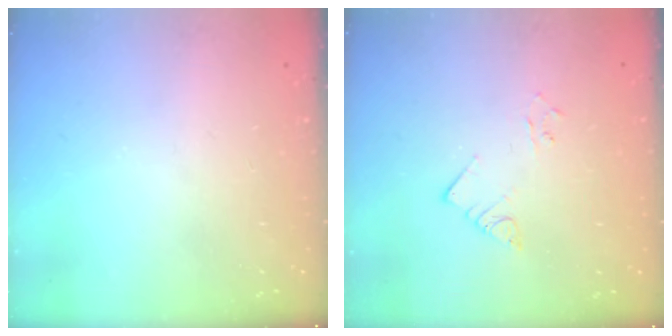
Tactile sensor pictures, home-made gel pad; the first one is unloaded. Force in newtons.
{"total": 3.9, "press": 3.9, "slide": 0.1}